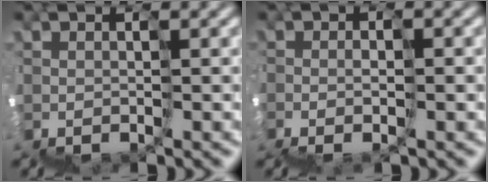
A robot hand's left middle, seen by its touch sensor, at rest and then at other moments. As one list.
[{"total": 3.3, "force": [-1.1, 1.5, 2.7], "torque": [-0.034, -0.011, -0.005]}]